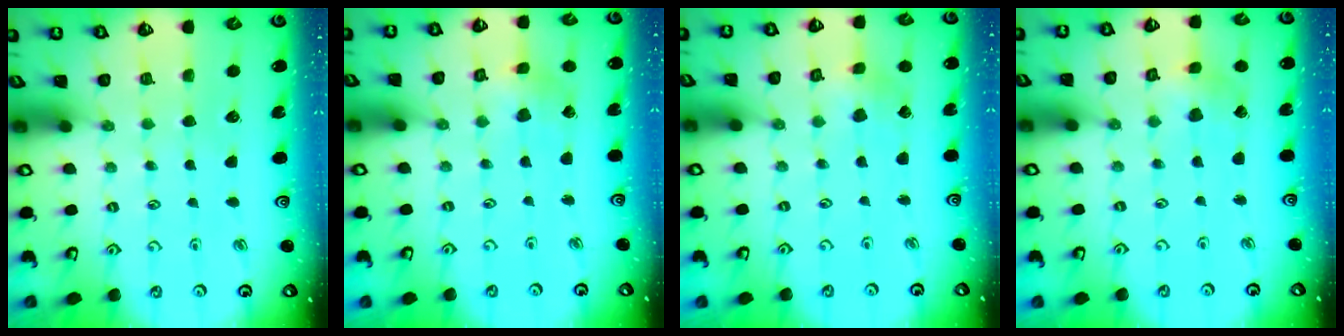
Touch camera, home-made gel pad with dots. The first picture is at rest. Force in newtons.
{"total": 1.5, "press": 1.5, "slide": 0.2}
{"total": 1.9, "press": 1.9, "slide": 0.2}
{"total": 2.7, "press": 2.7, "slide": 0.2}